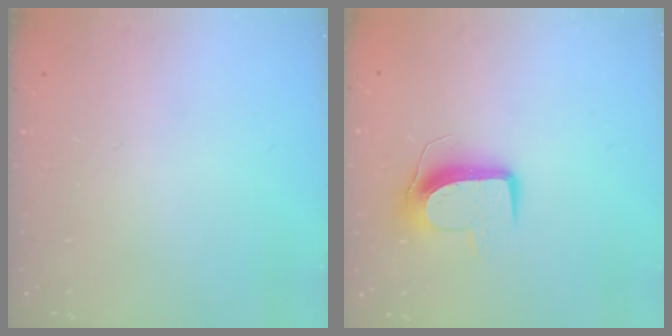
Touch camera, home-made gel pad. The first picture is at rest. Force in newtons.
{"total": 9.6, "press": 9.6, "slide": 0.2}